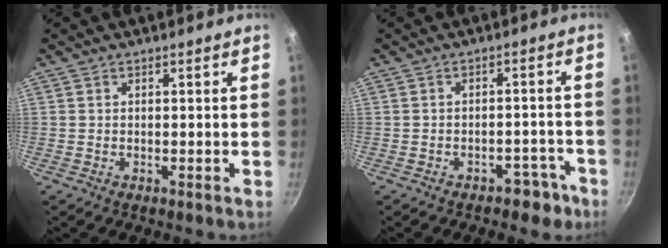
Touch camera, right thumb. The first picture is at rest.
{"total": 4.8, "force": [-3.3, 2.9, 2.0], "torque": [0.006, 0.045, -0.021]}